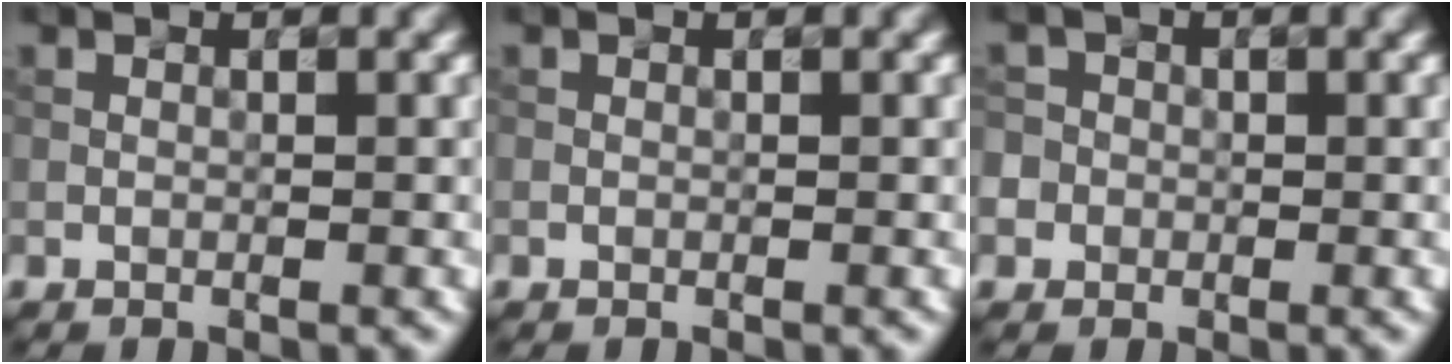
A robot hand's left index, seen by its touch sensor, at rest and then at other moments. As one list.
[{"total": 0.0}, {"total": 3.4, "force": [-0.4, 3.3, 0.9], "torque": [0.004, 0.019, -0.035]}]